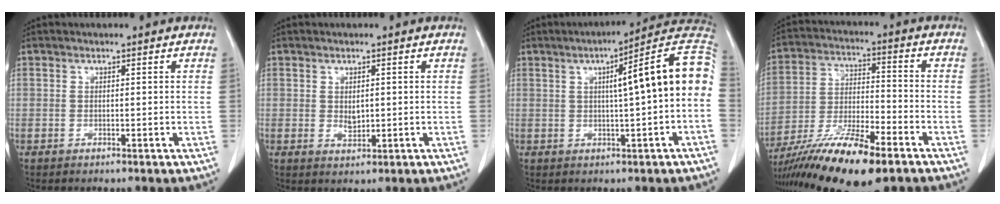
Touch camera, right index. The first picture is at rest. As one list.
[{"total": 2.0, "force": [0.3, 1.2, 1.6], "torque": [-0.028, -0.005, 0.008]}, {"total": 12.9, "force": [1.2, 0.3, 12.9], "torque": [-0.174, 0.036, 0.010]}, {"total": 16.4, "force": [-11.5, 2.5, 11.4], "torque": [-0.213, -0.026, -0.203]}]